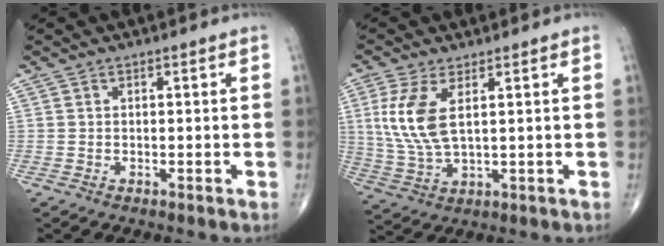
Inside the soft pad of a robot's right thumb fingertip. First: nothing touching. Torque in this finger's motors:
{"motor_torque": [-0.62, 0.54, 0.50, 0.10, 0.05]}